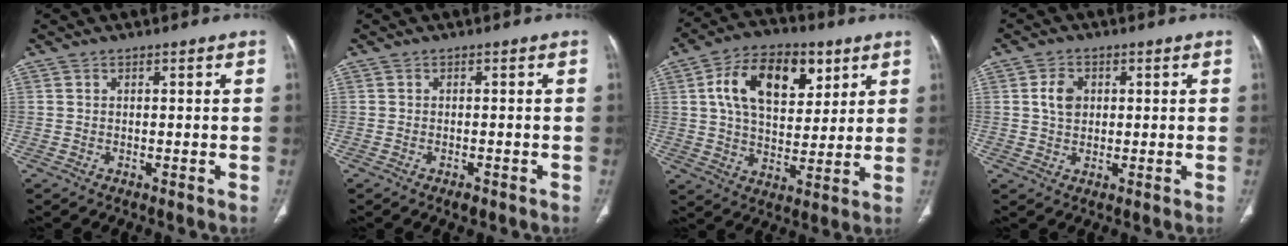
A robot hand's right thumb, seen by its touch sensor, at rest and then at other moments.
{"total": 1.4, "force": [-1.0, 0.6, 0.8], "torque": [-0.015, 0.003, -0.014]}
{"total": 16.6, "force": [6.2, 10.0, 11.8], "torque": [-0.164, -0.010, 0.103]}
{"total": 4.2, "force": [0.8, 3.1, 2.6], "torque": [-0.040, 0.000, 0.014]}